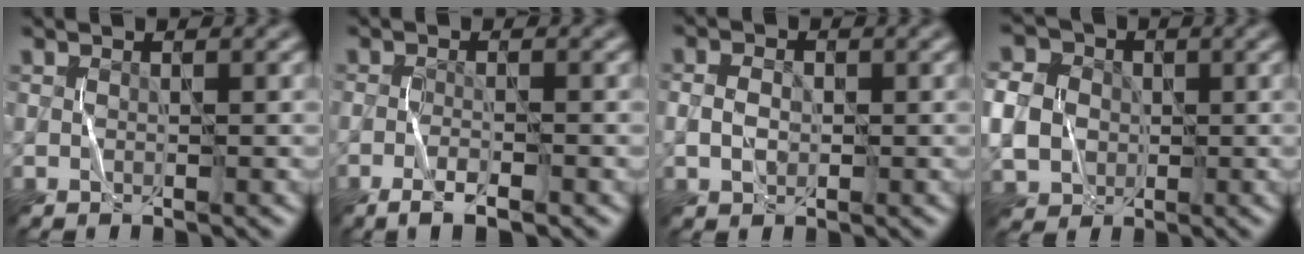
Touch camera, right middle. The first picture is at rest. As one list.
[{"total": 2.2, "force": [-1.4, 0.2, 1.7], "torque": [-0.032, 0.000, -0.027]}, {"total": 1.9, "force": [-0.2, 1.4, 1.2], "torque": [-0.024, 0.000, -0.002]}, {"total": 6.6, "force": [-0.3, 5.8, 3.2], "torque": [-0.078, 0.003, -0.017]}]